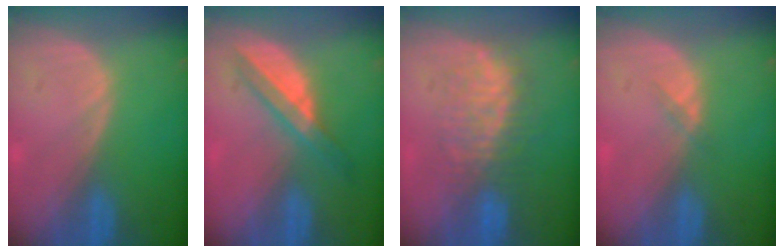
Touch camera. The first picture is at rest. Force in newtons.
{"total": 6.0, "press": 5.3, "slide": 2.8}
{"total": 7.6, "press": 7.5, "slide": 1.0}
{"total": 1.3, "press": 0.9, "slide": 0.9}